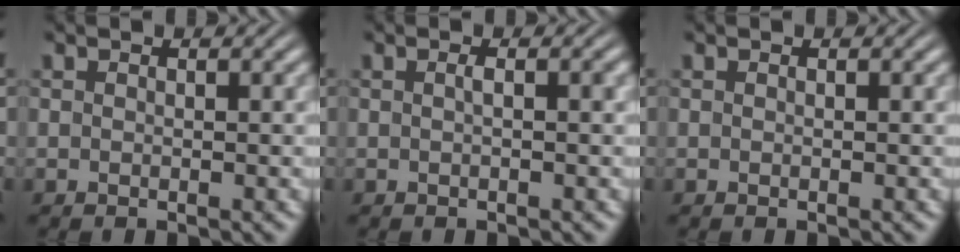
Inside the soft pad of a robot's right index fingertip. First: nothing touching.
{"total": 0.7, "force": [-0.2, -0.1, 0.7], "torque": [-0.008, 0.002, -0.003]}
{"total": 0.0}